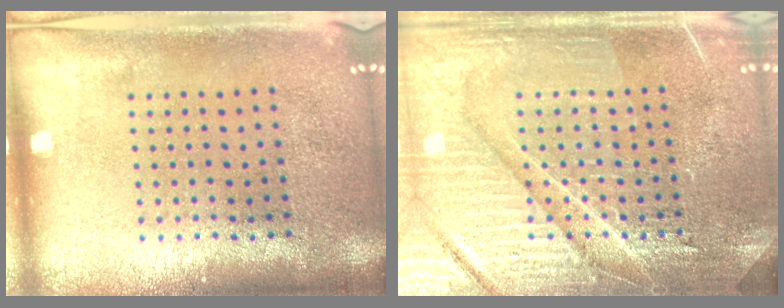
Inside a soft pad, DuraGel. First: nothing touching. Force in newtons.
{"total": 4.5, "press": 4.5, "slide": 0.6}